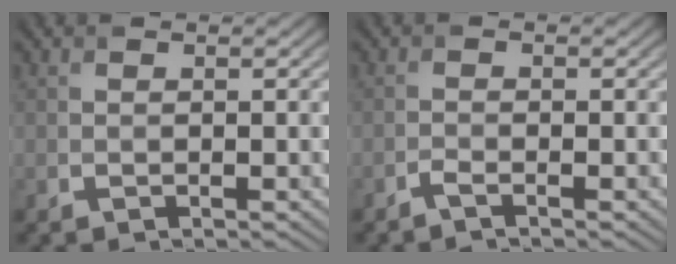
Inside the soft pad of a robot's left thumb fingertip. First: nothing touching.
{"total": 1.2, "force": [-0.9, 0.0, 0.7], "torque": [-0.014, 0.001, -0.024]}